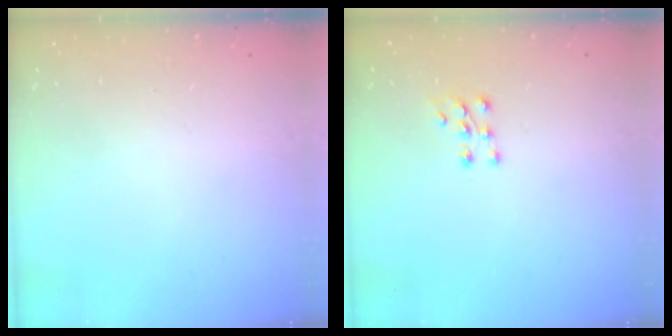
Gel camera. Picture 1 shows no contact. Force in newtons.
{"total": 6.6, "press": 6.6, "slide": 0.8}